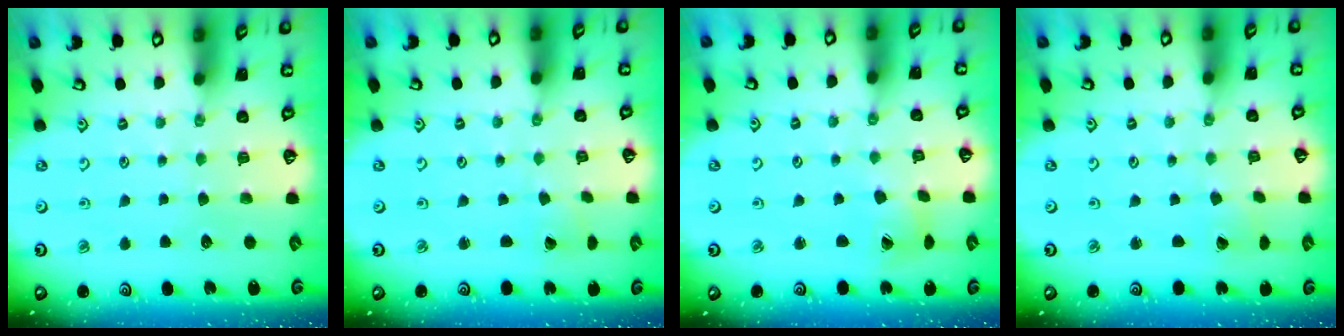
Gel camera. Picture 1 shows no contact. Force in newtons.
{"total": 1.2, "press": 1.2, "slide": 0.1}
{"total": 4.1, "press": 4.1, "slide": 0.5}
{"total": 0.9, "press": 0.9, "slide": 0.1}